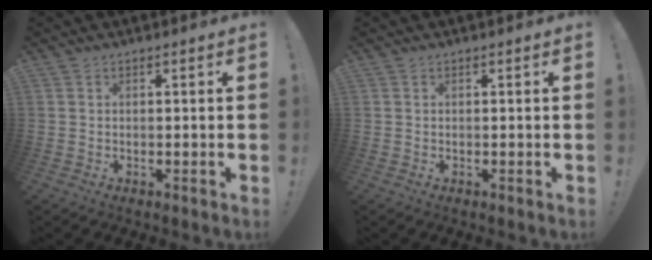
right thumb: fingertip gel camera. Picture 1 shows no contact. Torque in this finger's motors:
{"motor_torque": [0.00, 0.00, 0.10, -0.10, 0.00]}